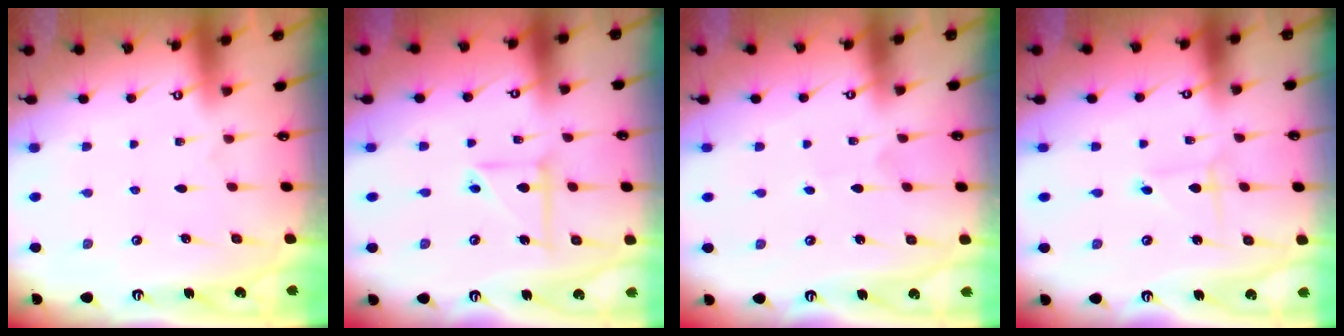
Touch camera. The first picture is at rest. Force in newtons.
{"total": 6.5, "press": 6.4, "slide": 1.5}
{"total": 1.2, "press": 1.2, "slide": 0.1}
{"total": 1.1, "press": 1.1, "slide": 0.1}